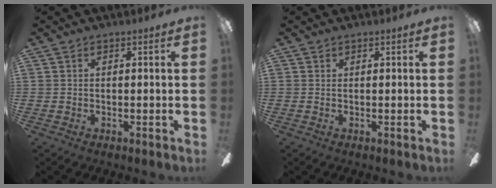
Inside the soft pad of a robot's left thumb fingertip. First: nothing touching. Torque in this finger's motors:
{"motor_torque": [-0.01, 0.01, -0.06, 0.06, 0.00]}